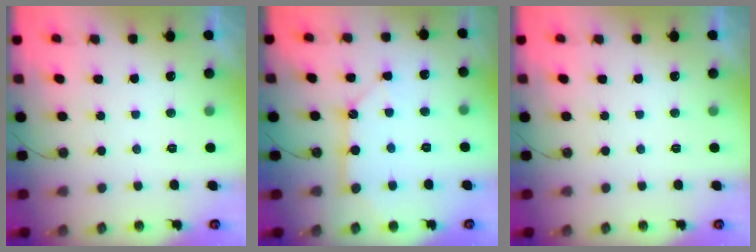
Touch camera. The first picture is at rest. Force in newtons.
{"total": 9.9, "press": 9.9, "slide": 0.5}
{"total": 0.0}